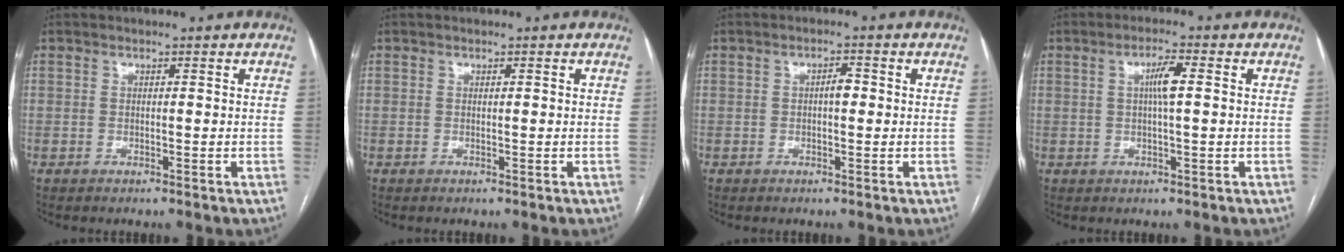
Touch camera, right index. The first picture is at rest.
{"total": 0.0}
{"total": 2.0, "force": [0.0, 0.8, 1.8], "torque": [-0.027, 0.005, -0.001]}
{"total": 3.8, "force": [0.6, 0.3, 3.7], "torque": [-0.068, 0.004, 0.010]}